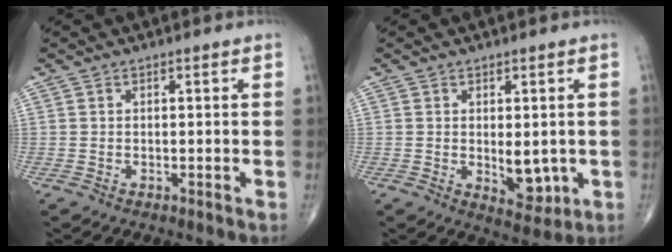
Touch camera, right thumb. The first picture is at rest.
{"total": 5.8, "force": [-0.4, 3.2, 4.8], "torque": [-0.045, -0.012, 0.007]}